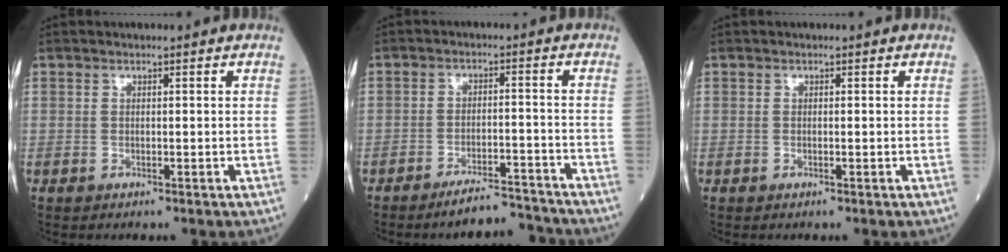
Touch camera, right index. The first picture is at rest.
{"total": 6.4, "force": [-6.1, 1.2, 1.6], "torque": [-0.025, 0.008, -0.100]}
{"total": 0.0}